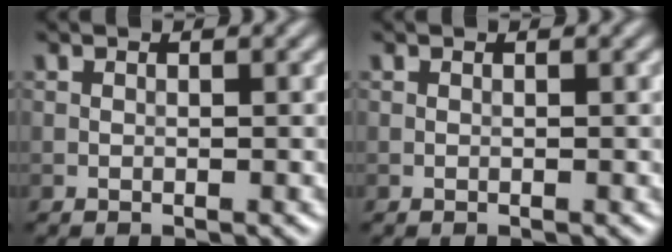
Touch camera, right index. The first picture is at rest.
{"total": 0.0}